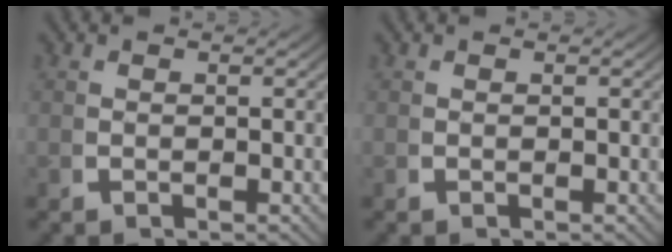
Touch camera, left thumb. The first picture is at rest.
{"total": 0.0}